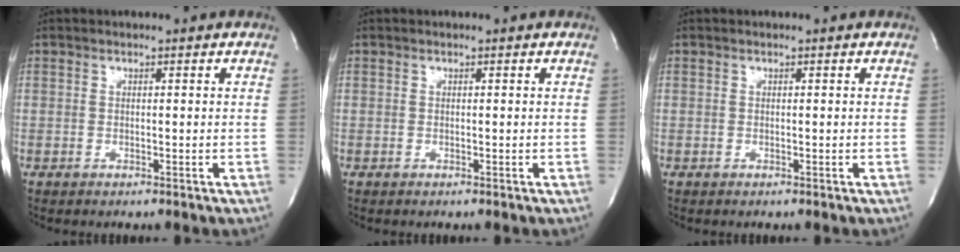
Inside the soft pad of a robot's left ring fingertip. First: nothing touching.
{"total": 0.0}
{"total": 0.0}